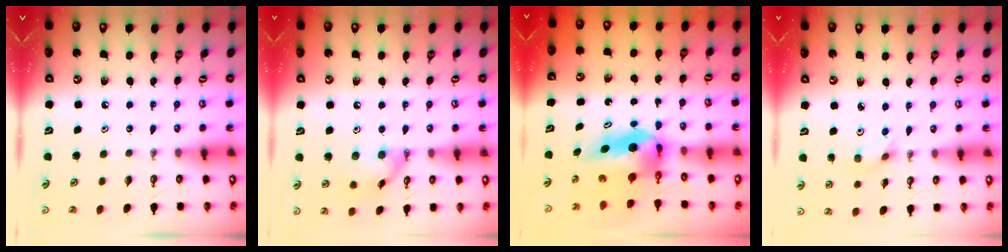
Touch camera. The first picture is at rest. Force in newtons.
{"total": 10.9, "press": 10.9, "slide": 1.1}
{"total": 7.1, "press": 6.7, "slide": 2.4}
{"total": 3.4, "press": 3.3, "slide": 0.9}